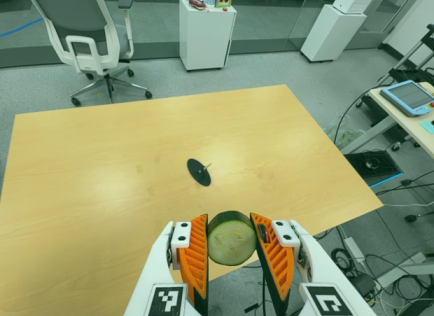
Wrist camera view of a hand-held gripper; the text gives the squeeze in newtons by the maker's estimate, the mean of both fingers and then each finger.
{"total": 12.5, "left": 10.8, "right": 14.1}